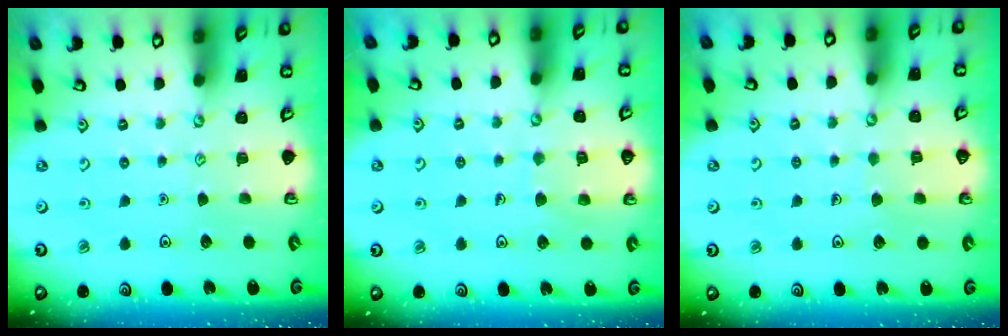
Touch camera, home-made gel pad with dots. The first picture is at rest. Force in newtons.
{"total": 5.1, "press": 5.0, "slide": 0.4}
{"total": 4.0, "press": 3.9, "slide": 0.4}